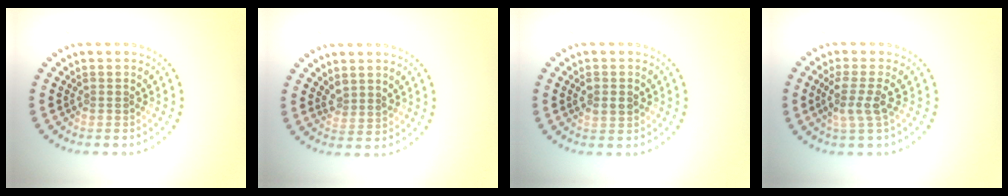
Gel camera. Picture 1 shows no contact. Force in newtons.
{"total": 1.6, "press": 1.2, "slide": 1.0}
{"total": 1.6, "press": 1.6, "slide": 0.2}
{"total": 2.6, "press": 2.0, "slide": 1.6}